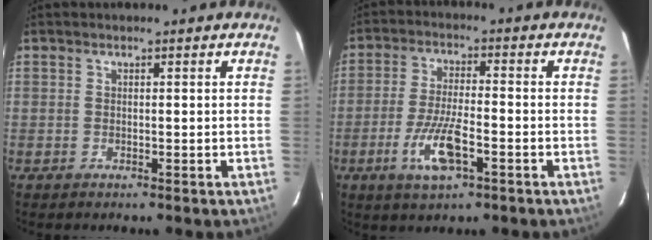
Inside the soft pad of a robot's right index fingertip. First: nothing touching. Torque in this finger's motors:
{"motor_torque": [0.33, -0.21, 0.21, 0.07]}